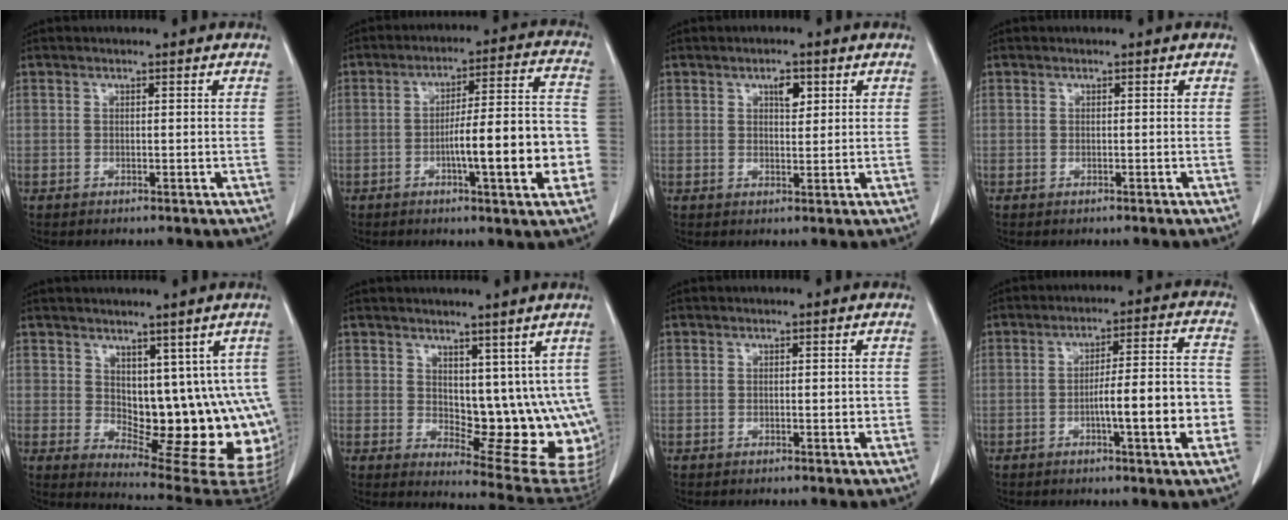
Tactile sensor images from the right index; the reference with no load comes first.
{"total": 14.3, "force": [-3.8, 1.6, 13.7], "torque": [-0.195, 0.019, -0.055]}
{"total": 2.7, "force": [1.3, 1.2, 2.1], "torque": [-0.033, 0.000, 0.021]}
{"total": 0.0}
{"total": 13.8, "force": [1.9, 6.5, 12.0], "torque": [-0.137, -0.008, 0.042]}
{"total": 12.4, "force": [3.8, 5.9, 10.2], "torque": [-0.112, -0.014, 0.068]}
{"total": 1.0, "force": [-0.2, 0.4, 0.9], "torque": [-0.013, 0.001, -0.003]}
{"total": 11.0, "force": [-3.0, 1.0, 10.6], "torque": [-0.156, 0.015, -0.043]}